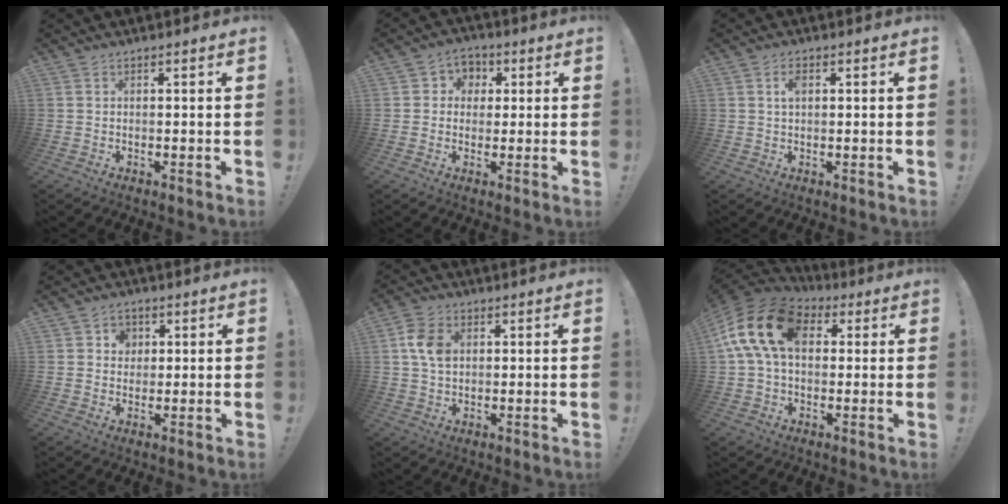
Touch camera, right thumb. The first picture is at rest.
{"total": 5.6, "force": [-0.1, 5.4, 1.4], "torque": [-0.015, 0.009, 0.001]}
{"total": 2.8, "force": [0.7, 1.6, 2.1], "torque": [-0.041, 0.005, 0.011]}
{"total": 4.7, "force": [1.3, 4.3, 1.5], "torque": [-0.015, -0.001, 0.022]}
{"total": 7.9, "force": [1.6, 5.8, 5.2], "torque": [-0.092, 0.003, 0.029]}
{"total": 18.1, "force": [4.5, 11.8, 13.0], "torque": [-0.240, 0.009, 0.082]}